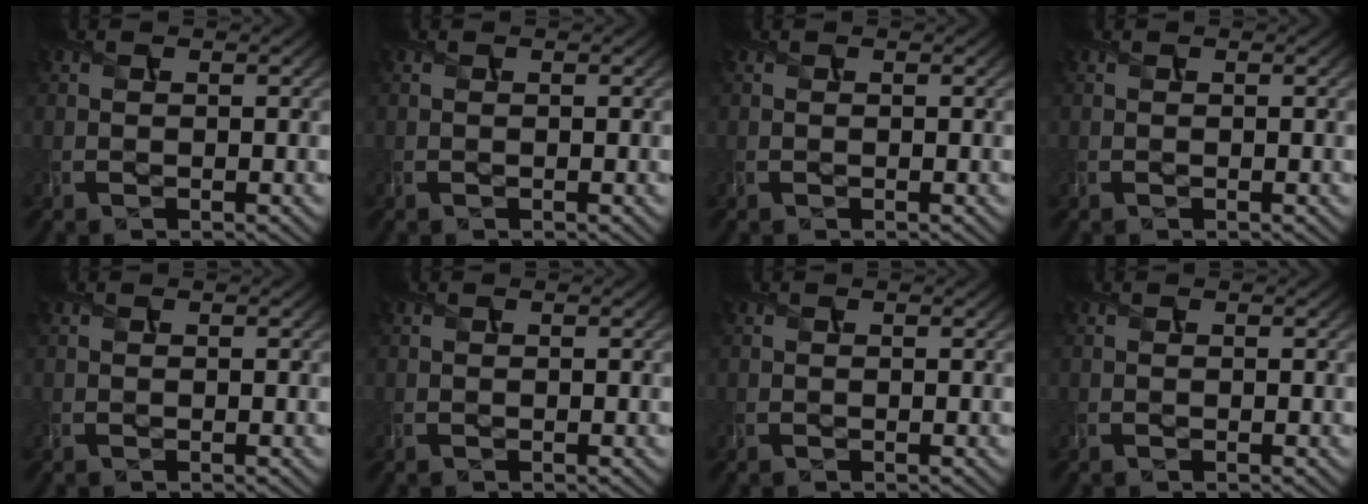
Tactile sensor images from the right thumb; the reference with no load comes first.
{"total": 0.0}
{"total": 0.0}
{"total": 0.0}
{"total": 0.0}
{"total": 0.0}
{"total": 0.0}
{"total": 0.0}